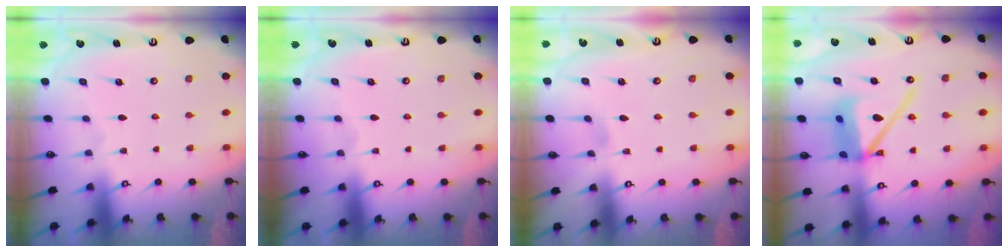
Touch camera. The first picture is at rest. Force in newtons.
{"total": 0.0}
{"total": 3.9, "press": 3.9, "slide": 0.5}
{"total": 15.3, "press": 15.2, "slide": 1.9}